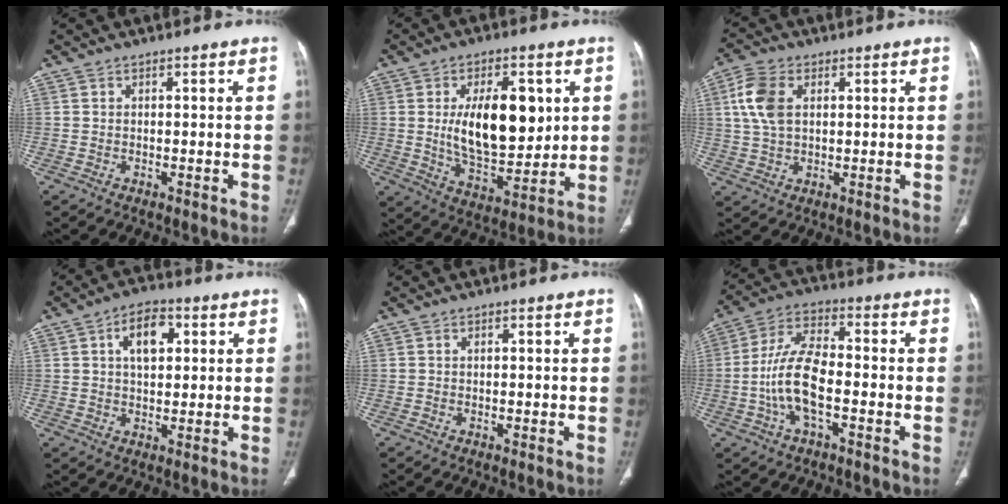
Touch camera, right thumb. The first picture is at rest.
{"total": 16.5, "force": [3.0, 8.4, 13.9], "torque": [-0.192, -0.026, 0.059]}
{"total": 8.2, "force": [2.1, 5.1, 6.1], "torque": [-0.133, 0.007, 0.044]}
{"total": 7.6, "force": [2.3, 4.4, 5.7], "torque": [-0.077, 0.005, 0.034]}
{"total": 0.0}
{"total": 11.6, "force": [-2.8, 5.1, 10.1], "torque": [-0.202, 0.033, -0.059]}